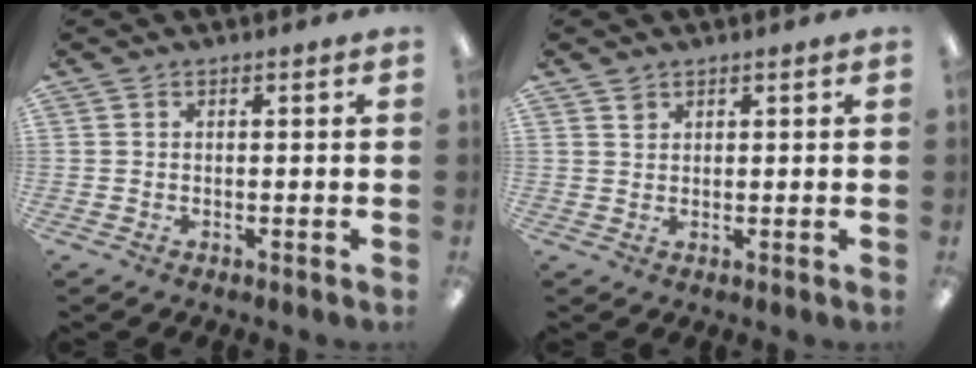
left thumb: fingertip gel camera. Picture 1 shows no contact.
{"total": 1.5, "force": [1.2, 0.9, 0.2], "torque": [0.003, -0.004, 0.022]}